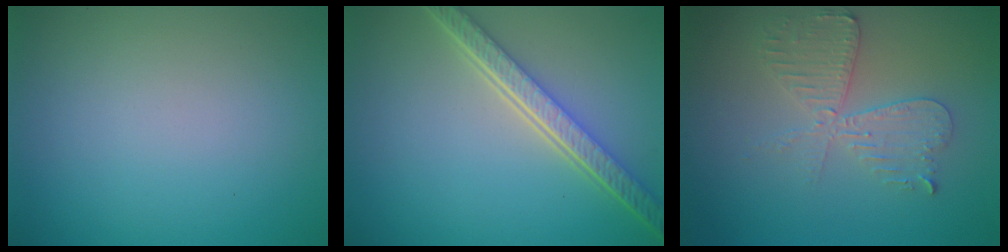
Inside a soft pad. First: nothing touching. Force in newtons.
{"total": 5.6, "press": 4.1, "slide": 3.8}
{"total": 3.4, "press": 3.3, "slide": 0.6}